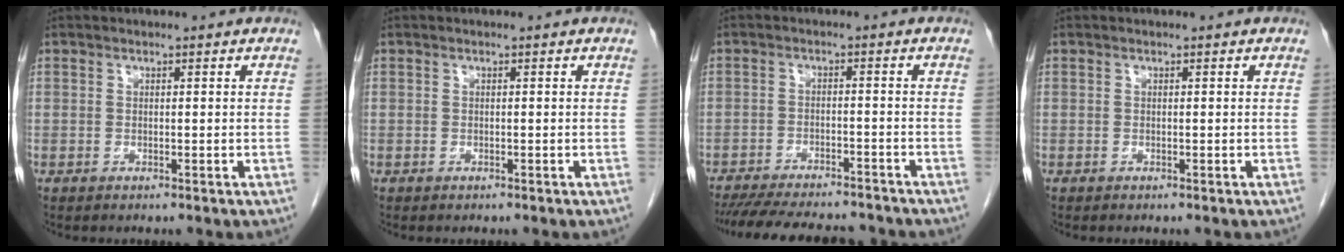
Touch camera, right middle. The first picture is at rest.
{"total": 0.0}
{"total": 16.1, "force": [-14.4, 3.2, 6.4], "torque": [-0.135, -0.017, -0.199]}
{"total": 0.0}